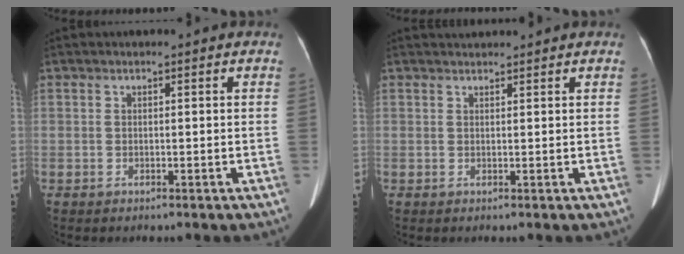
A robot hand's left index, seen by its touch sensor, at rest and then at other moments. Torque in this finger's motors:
{"motor_torque": [0.46, -0.46, 0.05, 0.02]}